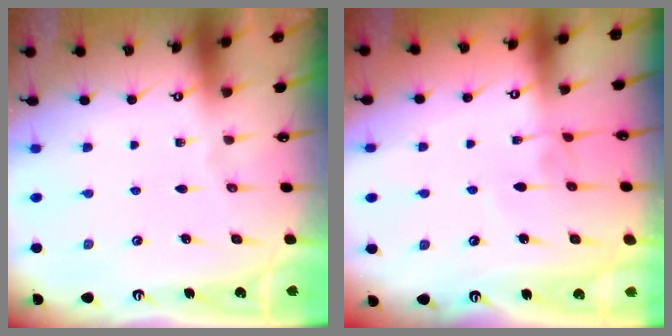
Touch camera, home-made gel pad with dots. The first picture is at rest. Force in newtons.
{"total": 2.4, "press": 2.4, "slide": 0.2}